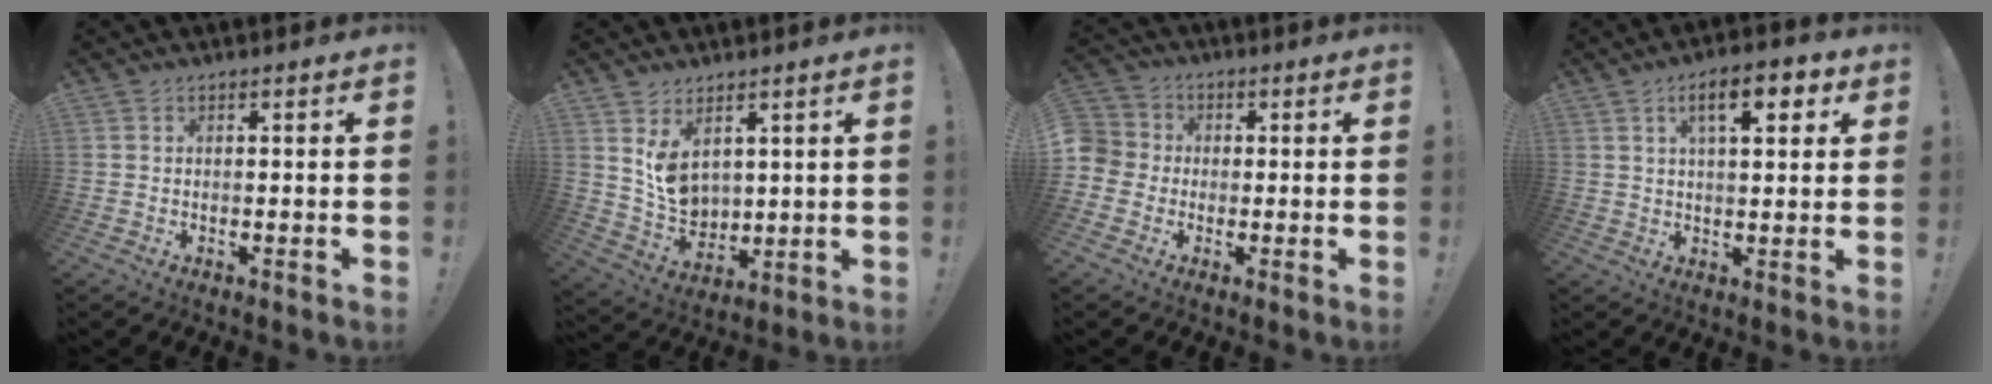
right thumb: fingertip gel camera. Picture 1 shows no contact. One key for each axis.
{"total": 8.5, "fx": 4.1, "fy": 6.1, "fz": 4.3, "tx": -0.078, "ty": -0.034, "tz": 0.087}
{"total": 5.6, "fx": -1.0, "fy": 5.3, "fz": 1.5, "tx": -0.033, "ty": 0.012, "tz": -0.019}
{"total": 9.7, "fx": 4.0, "fy": 3.5, "fz": 8.1, "tx": -0.112, "ty": -0.005, "tz": 0.060}